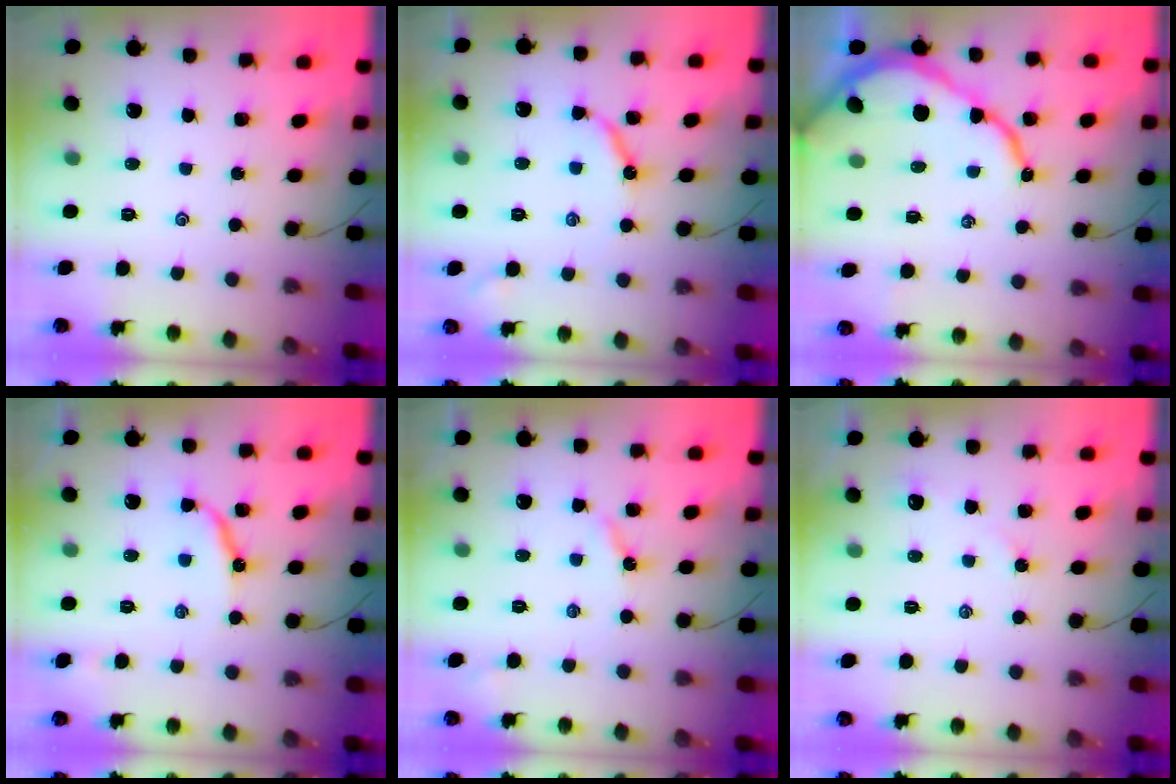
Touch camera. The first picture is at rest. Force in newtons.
{"total": 7.0, "press": 7.0, "slide": 0.5}
{"total": 10.0, "press": 10.0, "slide": 0.9}
{"total": 9.3, "press": 9.3, "slide": 0.9}
{"total": 3.8, "press": 3.7, "slide": 0.5}
{"total": 2.9, "press": 2.8, "slide": 0.6}